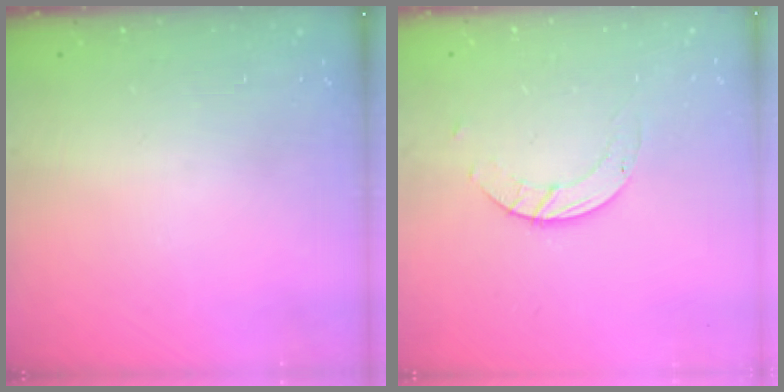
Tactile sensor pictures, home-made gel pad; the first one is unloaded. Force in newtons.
{"total": 2.8, "press": 2.8, "slide": 0.3}